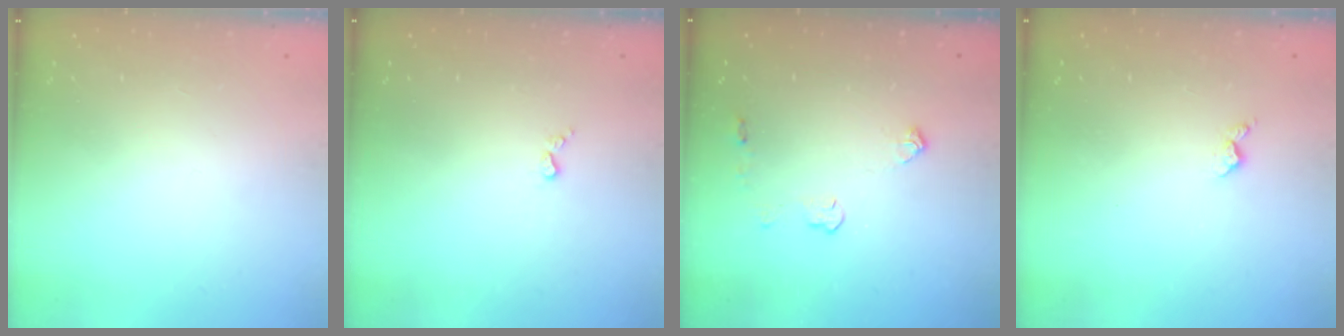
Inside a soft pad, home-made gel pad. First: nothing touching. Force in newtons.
{"total": 3.0, "press": 2.9, "slide": 0.5}
{"total": 5.1, "press": 5.0, "slide": 0.8}
{"total": 4.0, "press": 3.9, "slide": 0.6}